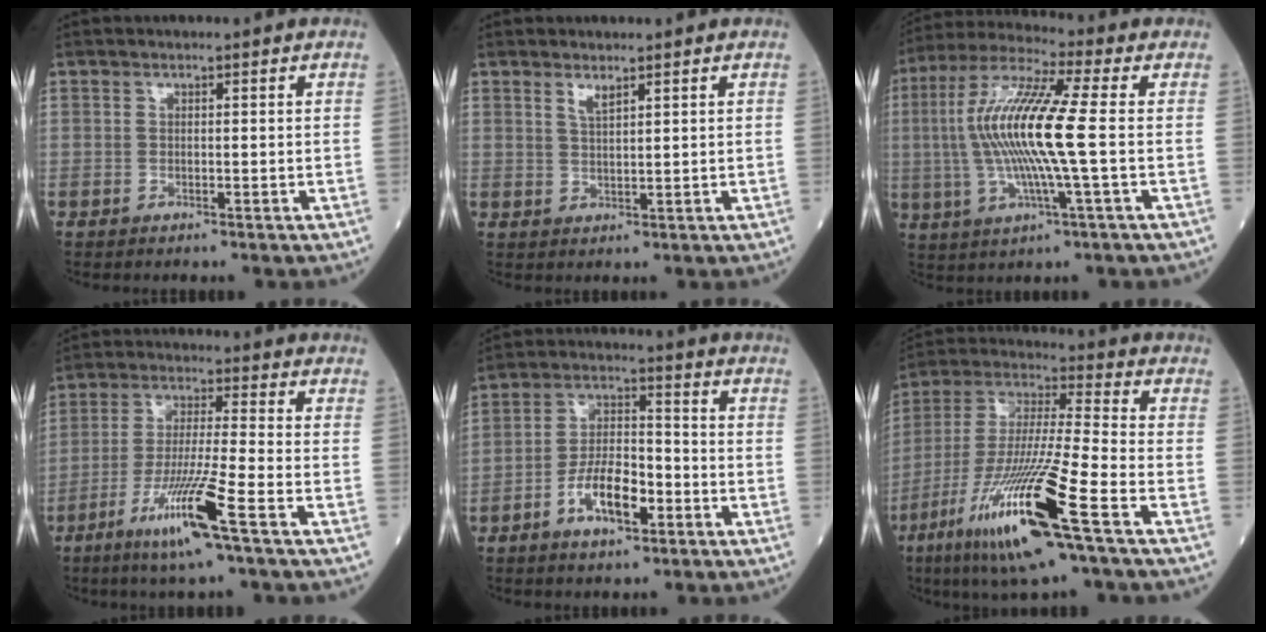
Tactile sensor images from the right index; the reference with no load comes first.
{"total": 1.9, "force": [1.4, 0.2, 1.2], "torque": [-0.027, -0.002, 0.034]}
{"total": 14.6, "force": [-0.2, 0.5, 14.5], "torque": [-0.303, 0.006, -0.013]}
{"total": 11.1, "force": [-5.8, -0.9, 9.4], "torque": [-0.185, -0.023, -0.111]}
{"total": 8.7, "force": [-4.0, 3.2, 7.0], "torque": [-0.136, 0.008, -0.073]}
{"total": 19.9, "force": [-9.6, 0.6, 17.5], "torque": [-0.372, -0.044, -0.182]}